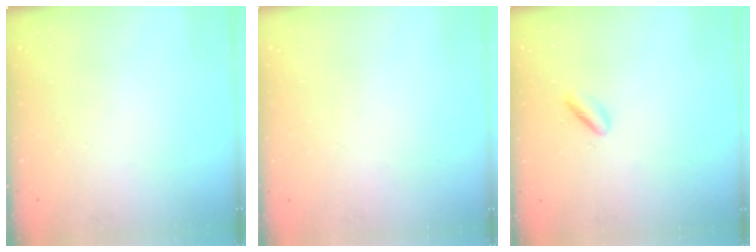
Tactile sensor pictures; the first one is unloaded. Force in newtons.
{"total": 2.2, "press": 2.2, "slide": 0.1}
{"total": 1.7, "press": 1.3, "slide": 1.1}